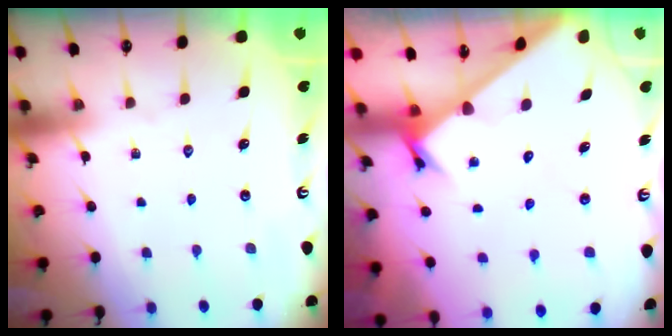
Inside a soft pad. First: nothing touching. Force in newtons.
{"total": 2.2, "press": 2.2, "slide": 0.2}